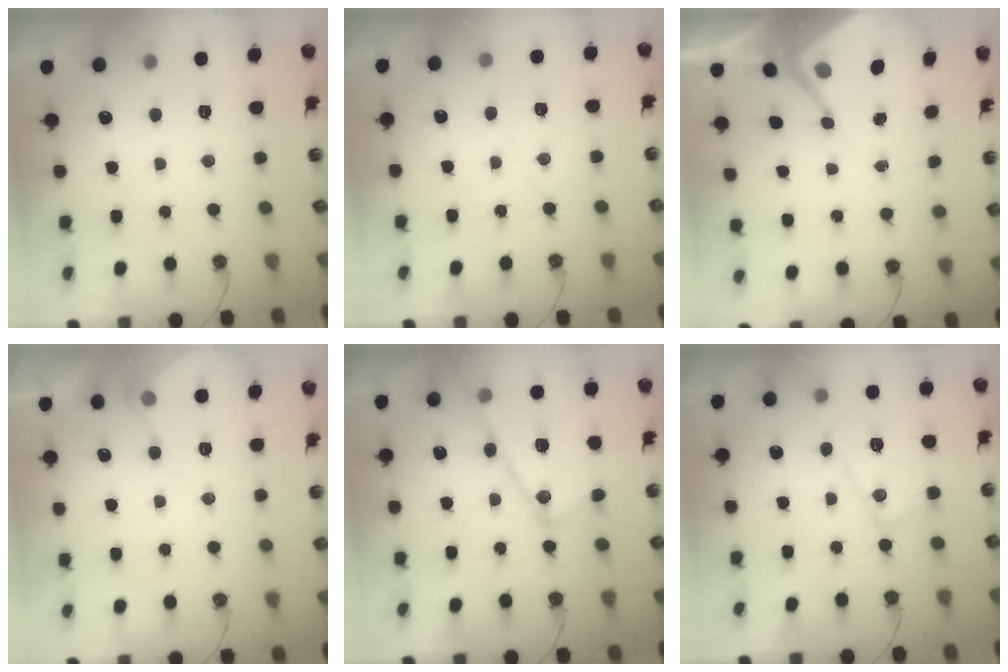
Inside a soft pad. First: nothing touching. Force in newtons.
{"total": 4.2, "press": 4.2, "slide": 0.7}
{"total": 6.0, "press": 6.0, "slide": 0.5}
{"total": 6.4, "press": 6.4, "slide": 0.5}
{"total": 17.2, "press": 17.2, "slide": 1.3}
{"total": 12.3, "press": 12.3, "slide": 0.7}